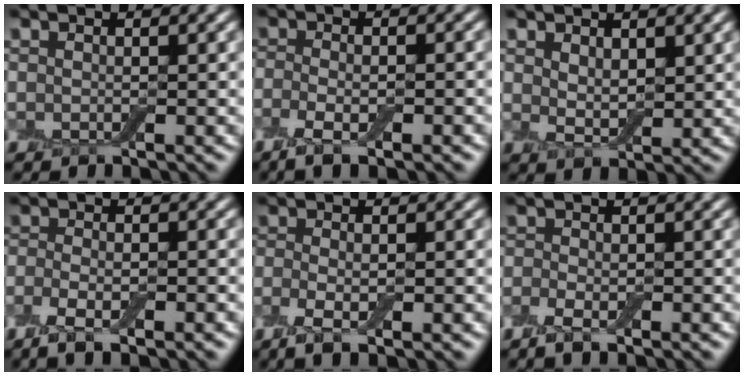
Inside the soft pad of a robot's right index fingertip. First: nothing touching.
{"total": 4.6, "force": [-2.4, 1.6, 3.6], "torque": [-0.060, -0.011, -0.035]}
{"total": 2.3, "force": [1.3, 1.1, 1.5], "torque": [-0.029, -0.006, 0.029]}
{"total": 4.4, "force": [-2.6, 1.7, 3.1], "torque": [-0.053, -0.007, -0.044]}
{"total": 4.2, "force": [-2.0, 1.5, 3.5], "torque": [-0.063, -0.011, -0.027]}
{"total": 2.7, "force": [-1.7, 1.2, 1.7], "torque": [-0.027, 0.002, -0.037]}